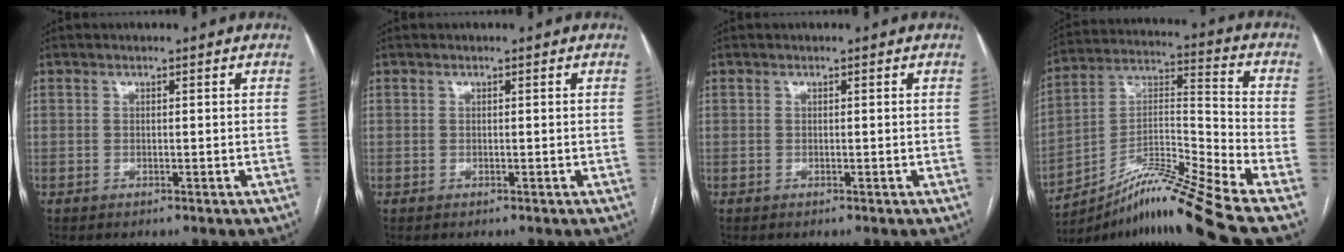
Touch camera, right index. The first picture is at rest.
{"total": 0.0}
{"total": 0.0}
{"total": 16.7, "force": [-12.6, -2.0, 10.8], "torque": [-0.199, 0.010, -0.218]}